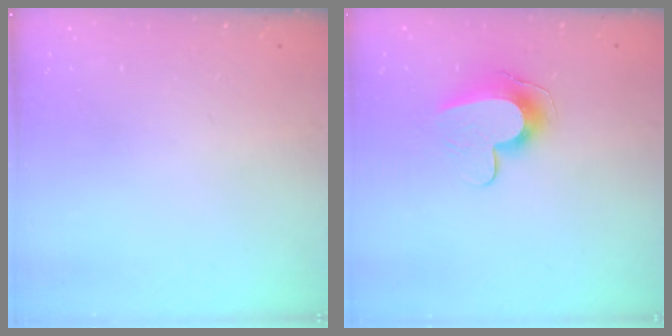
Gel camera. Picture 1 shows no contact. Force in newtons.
{"total": 11.8, "press": 11.8, "slide": 0.6}